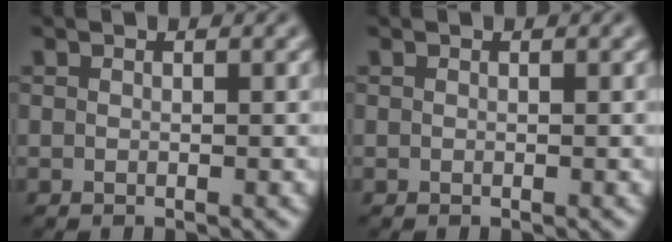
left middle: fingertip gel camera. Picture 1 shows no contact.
{"total": 0.0}